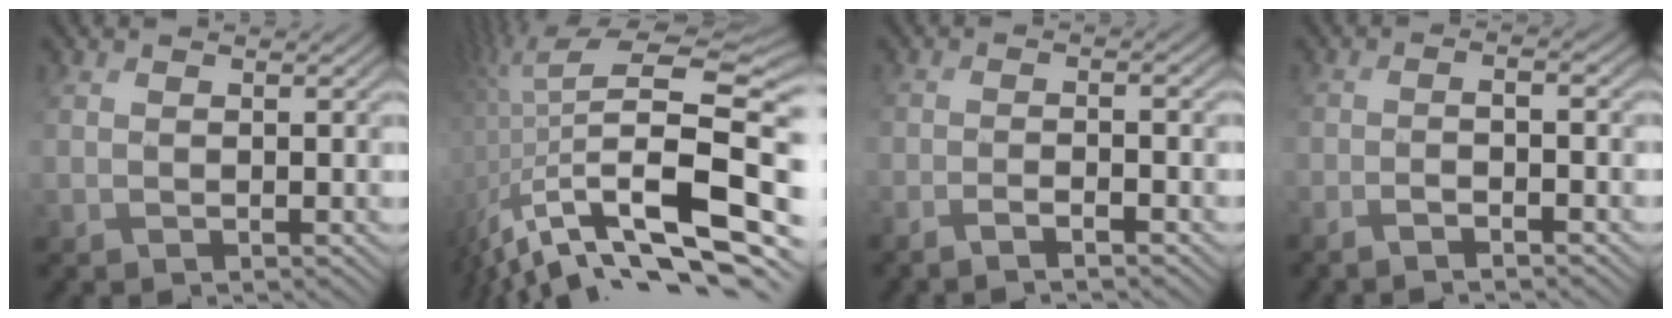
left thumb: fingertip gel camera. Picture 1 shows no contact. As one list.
[{"total": 16.4, "force": [-2.5, 5.7, 15.2], "torque": [-0.312, -0.010, -0.034]}, {"total": 3.3, "force": [-2.4, 0.4, 2.3], "torque": [-0.040, 0.005, -0.057]}, {"total": 3.5, "force": [-2.2, 0.4, 2.7], "torque": [-0.046, 0.007, -0.053]}]